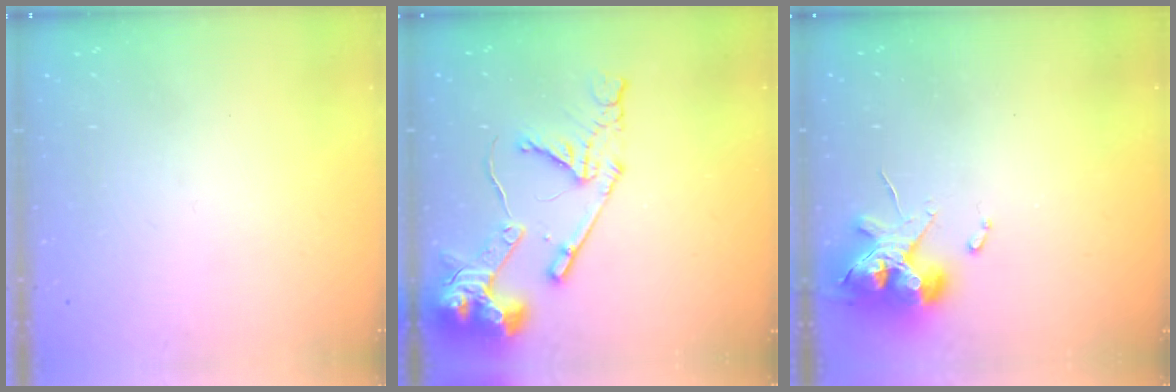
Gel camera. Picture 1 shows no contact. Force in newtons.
{"total": 20.4, "press": 20.3, "slide": 2.1}
{"total": 11.7, "press": 11.5, "slide": 1.7}